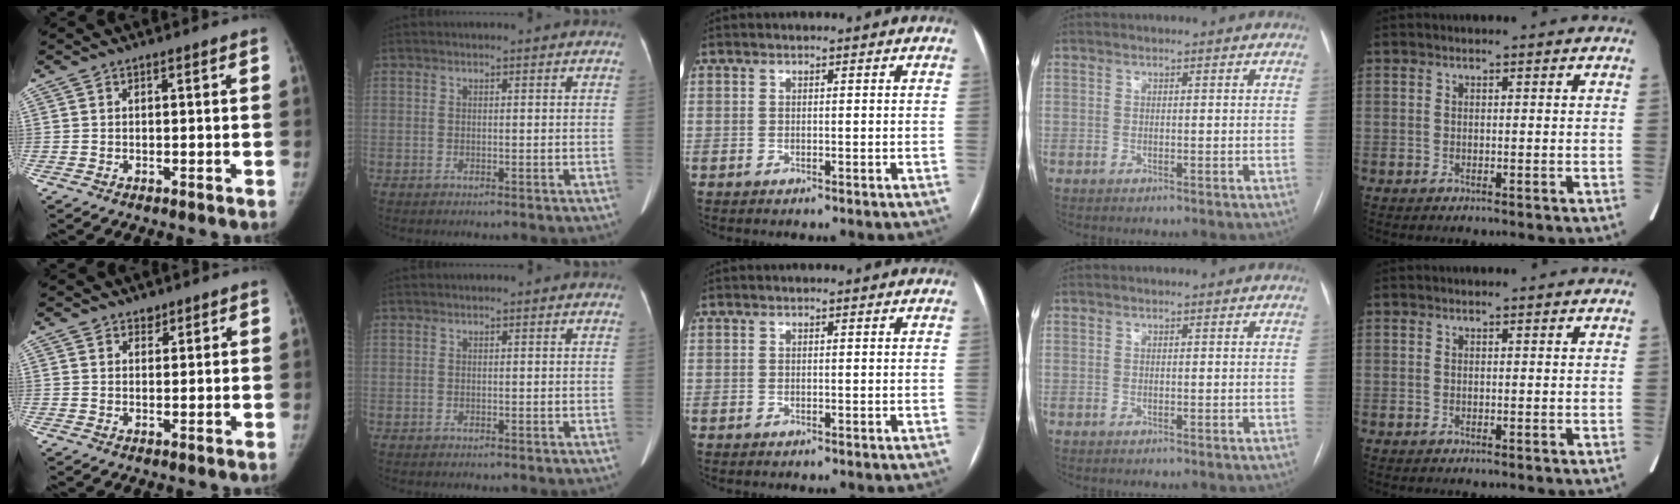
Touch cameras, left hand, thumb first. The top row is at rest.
{"thumb": {"total": 1.8, "force": [1.4, 1.2, 0.2], "torque": [0.013, -0.008, 0.017]}}